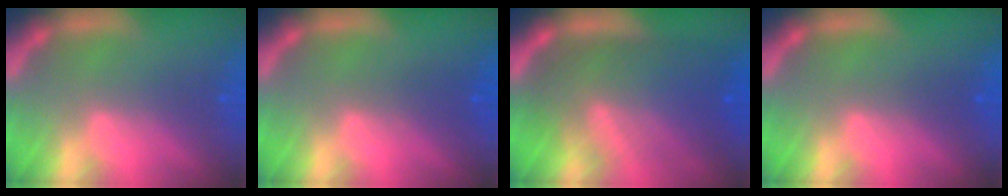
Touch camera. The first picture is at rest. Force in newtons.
{"total": 1.4}
{"total": 10.0}
{"total": 0.9}